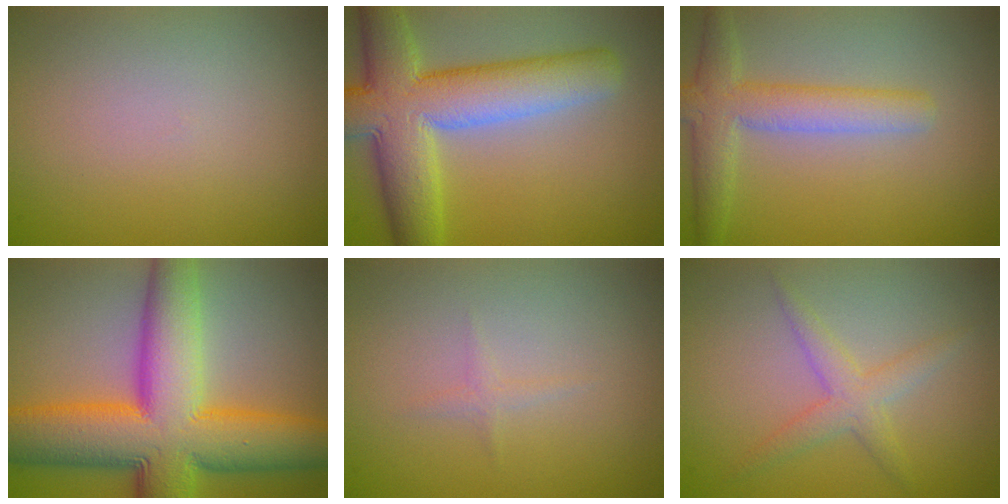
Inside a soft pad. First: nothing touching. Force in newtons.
{"total": 9.9, "press": 9.9, "slide": 0.6}
{"total": 4.1, "press": 4.1, "slide": 0.2}
{"total": 13.6, "press": 13.6, "slide": 0.4}
{"total": 0.8, "press": 0.8, "slide": 0.1}
{"total": 2.4, "press": 2.4, "slide": 0.1}